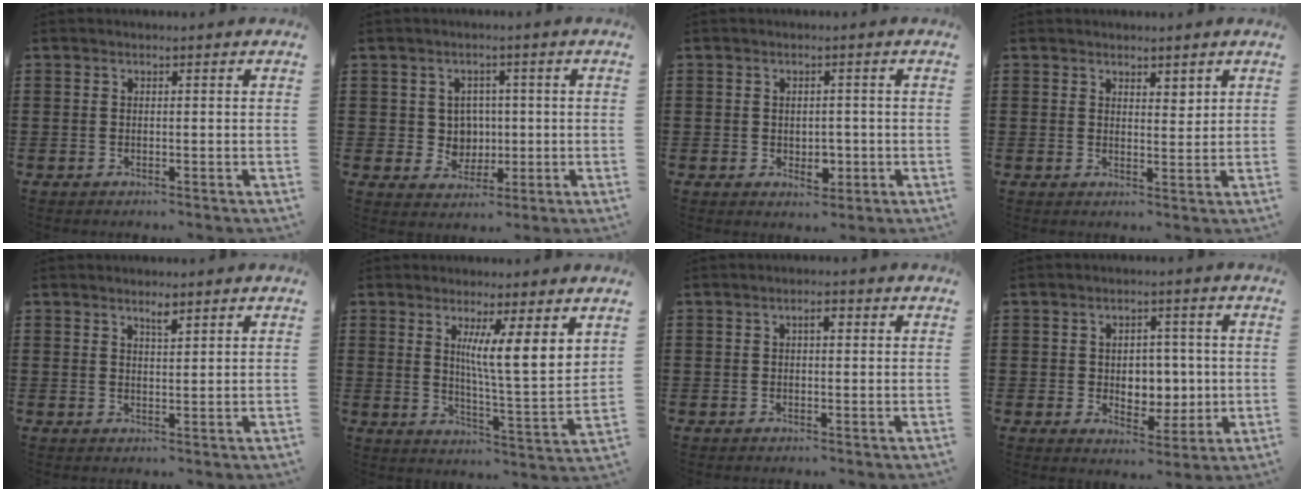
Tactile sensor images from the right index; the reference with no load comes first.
{"total": 3.9, "force": [0.3, 3.8, 1.1], "torque": [-0.032, 0.007, 0.002]}
{"total": 2.6, "force": [-0.4, 1.8, 1.9], "torque": [-0.029, -0.002, -0.009]}
{"total": 2.2, "force": [2.0, 1.0, 0.3], "torque": [-0.002, 0.003, 0.036]}
{"total": 1.8, "force": [1.5, 0.3, 1.1], "torque": [-0.023, 0.002, 0.025]}
{"total": 7.3, "force": [4.0, 0.2, 6.1], "torque": [-0.105, -0.032, 0.060]}
{"total": 1.8, "force": [0.4, 0.8, 1.5], "torque": [-0.031, 0.009, 0.005]}
{"total": 5.0, "force": [0.3, 4.2, 2.7], "torque": [-0.044, 0.006, -0.001]}